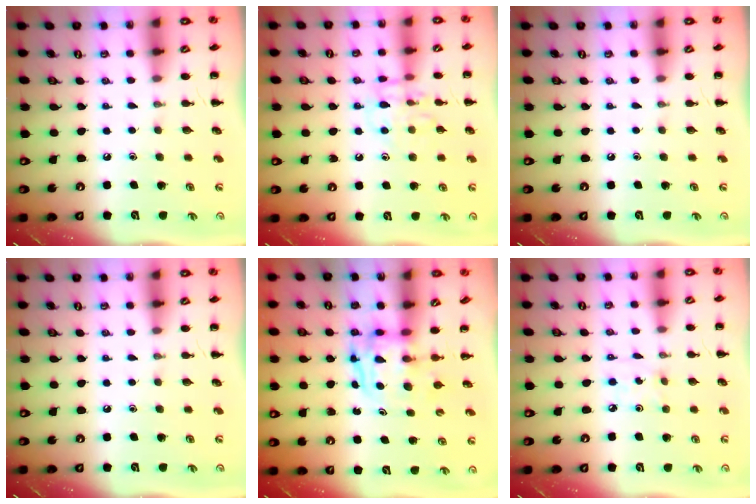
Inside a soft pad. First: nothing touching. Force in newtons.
{"total": 10.1, "press": 10.1, "slide": 0.4}
{"total": 0.0}
{"total": 0.0}
{"total": 3.9, "press": 3.8, "slide": 0.4}
{"total": 2.5, "press": 2.3, "slide": 0.9}